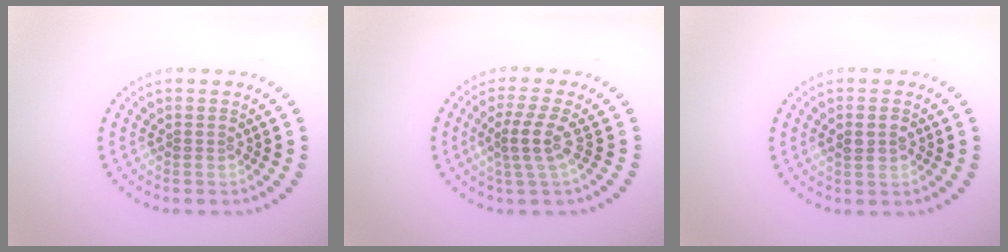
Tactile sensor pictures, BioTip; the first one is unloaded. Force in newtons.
{"total": 2.8, "press": 2.0, "slide": 1.9}
{"total": 1.8, "press": 1.8, "slide": 0.1}